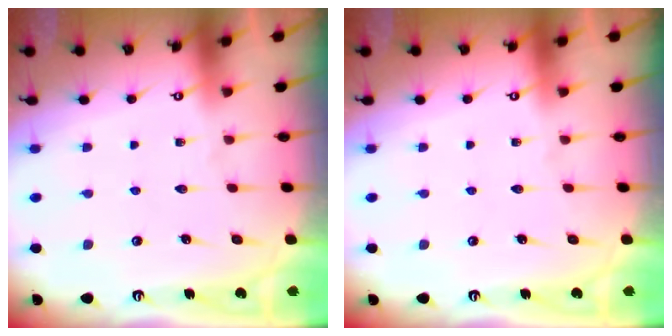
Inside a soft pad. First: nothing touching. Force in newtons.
{"total": 0.0}